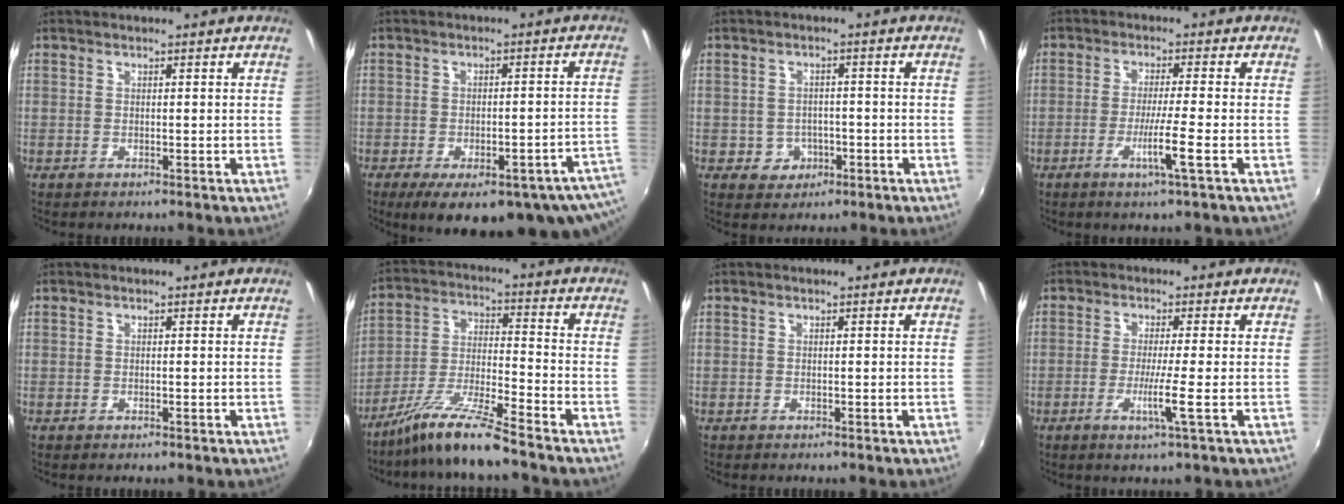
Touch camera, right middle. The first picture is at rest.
{"total": 19.8, "force": [-12.5, 6.2, 13.9], "torque": [-0.177, -0.045, -0.150]}
{"total": 4.6, "force": [-1.5, 4.2, 1.2], "torque": [-0.032, 0.007, -0.015]}
{"total": 5.5, "force": [-2.2, -1.1, 4.9], "torque": [-0.090, -0.014, -0.042]}
{"total": 0.0}
{"total": 9.1, "force": [-7.7, -1.0, 4.7], "torque": [-0.103, 0.004, -0.149]}
{"total": 0.0}
{"total": 4.4, "force": [-1.4, -1.3, 3.9], "torque": [-0.079, -0.016, -0.032]}